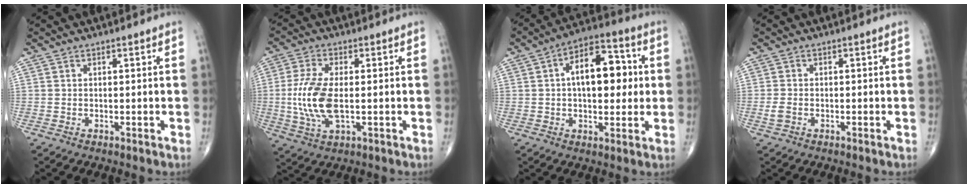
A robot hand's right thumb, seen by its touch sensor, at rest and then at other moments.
{"total": 10.8, "force": [-0.6, 4.9, 9.6], "torque": [-0.212, -0.004, -0.009]}
{"total": 14.1, "force": [1.8, 7.6, 11.8], "torque": [-0.143, 0.019, 0.020]}
{"total": 2.0, "force": [-0.6, 1.3, 1.5], "torque": [-0.037, 0.005, -0.013]}